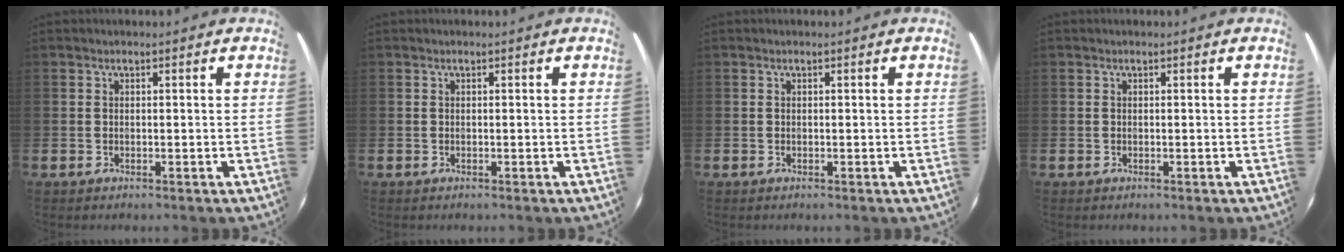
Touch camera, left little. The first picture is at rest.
{"total": 0.0}
{"total": 0.0}
{"total": 0.0}